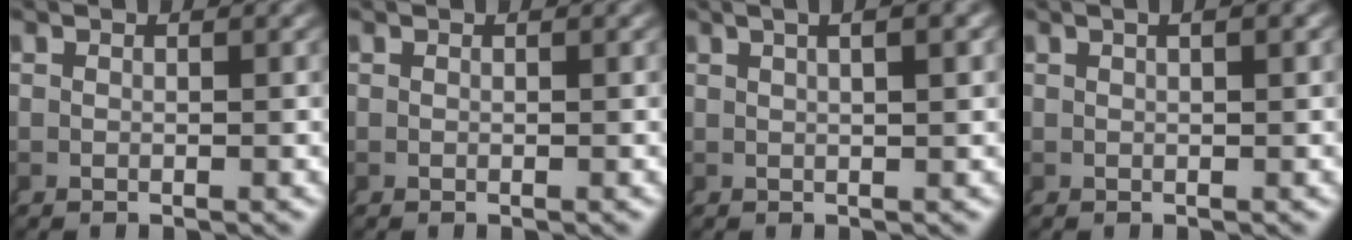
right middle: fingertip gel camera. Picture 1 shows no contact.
{"total": 0.0}
{"total": 3.2, "force": [1.6, 0.4, 2.8], "torque": [-0.020, 0.023, 0.019]}
{"total": 1.2, "force": [0.5, 0.1, 1.1], "torque": [-0.014, 0.011, 0.005]}